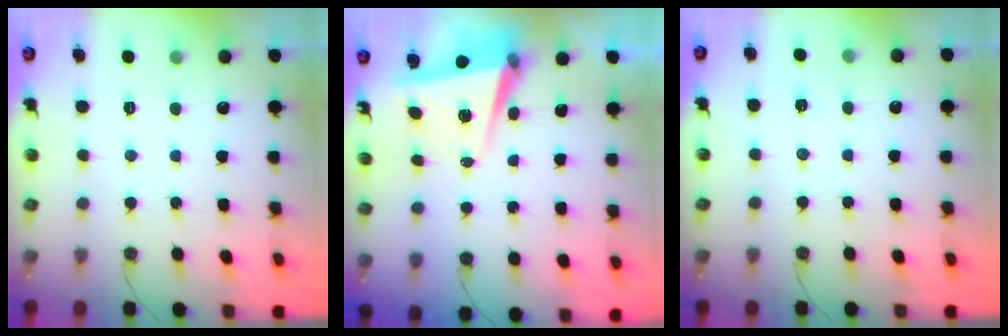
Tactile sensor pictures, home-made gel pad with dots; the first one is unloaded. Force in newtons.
{"total": 5.2, "press": 4.6, "slide": 2.3}
{"total": 4.7, "press": 3.8, "slide": 2.8}